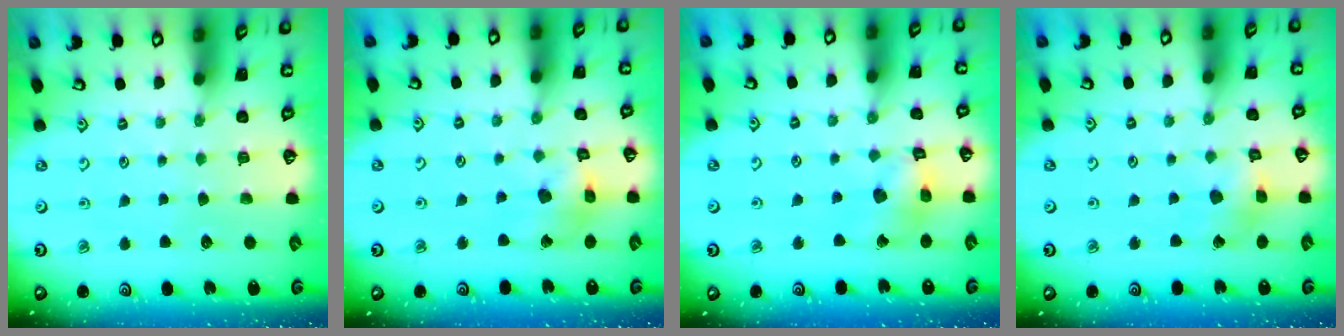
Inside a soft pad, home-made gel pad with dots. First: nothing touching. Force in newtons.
{"total": 11.2, "press": 11.1, "slide": 1.5}
{"total": 10.1, "press": 10.0, "slide": 1.2}
{"total": 4.9, "press": 4.9, "slide": 0.7}